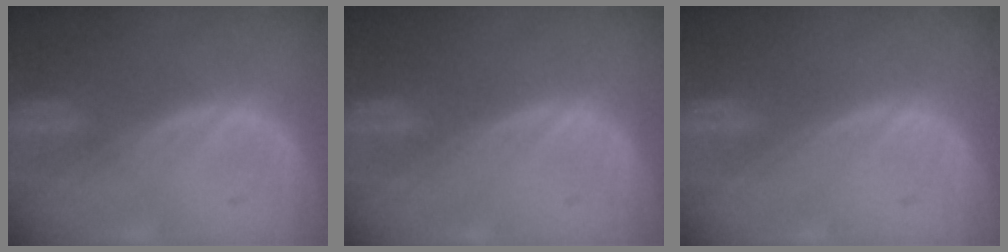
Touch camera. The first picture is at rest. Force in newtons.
{"total": 0.0}
{"total": 0.0}